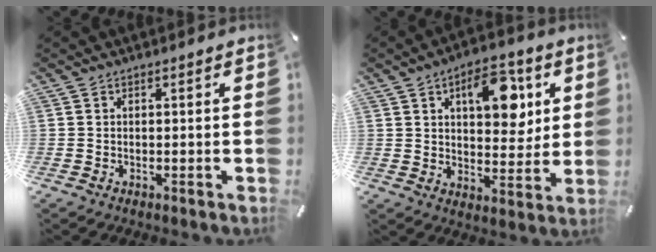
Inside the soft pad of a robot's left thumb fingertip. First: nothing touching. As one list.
[{"total": 13.1, "force": [5.3, 7.4, 9.4], "torque": [-0.113, -0.017, 0.084]}]